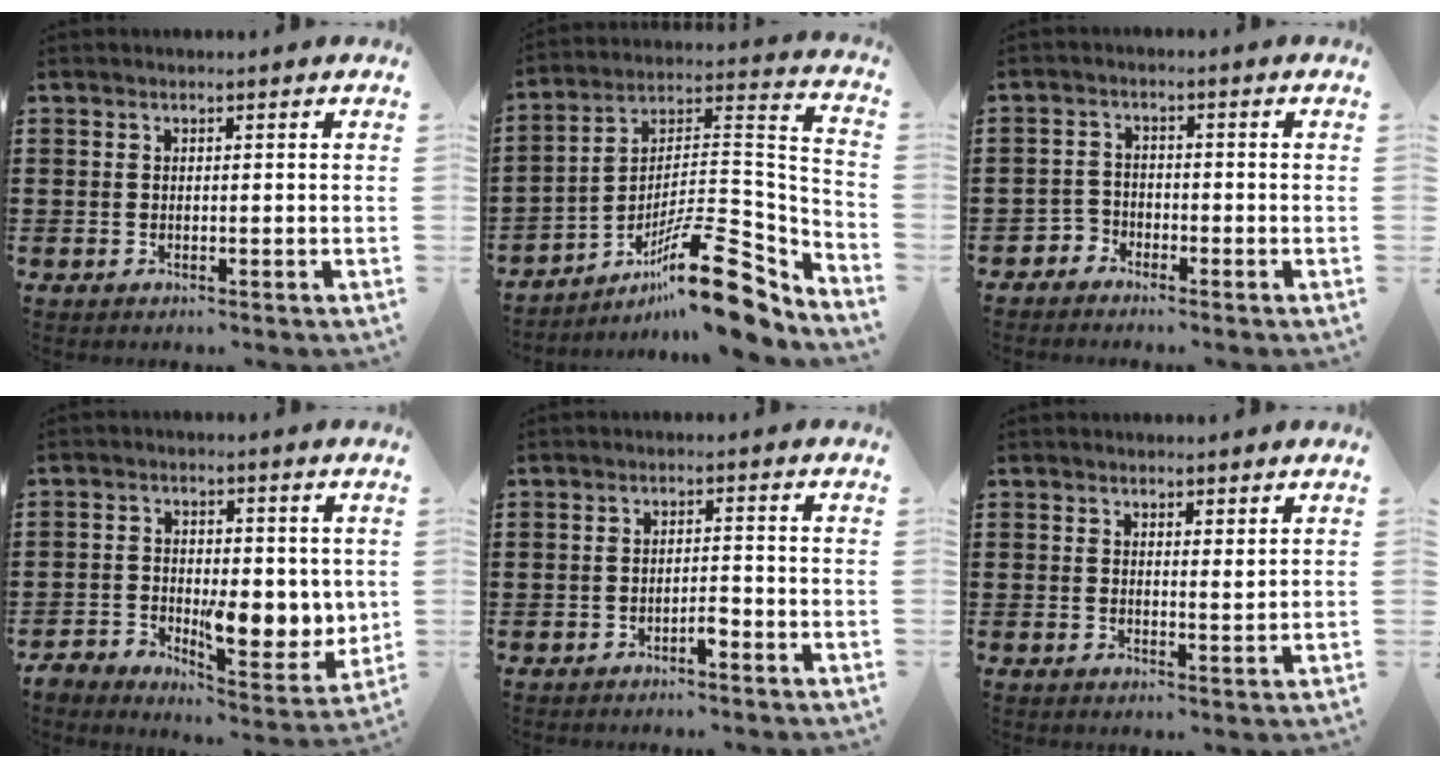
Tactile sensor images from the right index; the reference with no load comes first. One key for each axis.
{"total": 16.4, "fx": -10.5, "fy": 4.2, "fz": 11.9, "tx": -0.177, "ty": 0.030, "tz": -0.183}
{"total": 2.2, "fx": -1.9, "fy": 1.0, "fz": -0.1, "tx": -0.007, "ty": 0.004, "tz": -0.042}
{"total": 7.5, "fx": -1.0, "fy": 4.4, "fz": 6.0, "tx": -0.098, "ty": -0.002, "tz": -0.019}
{"total": 2.0, "fx": -1.3, "fy": 0.4, "fz": 1.5, "tx": -0.029, "ty": 0.000, "tz": -0.024}
{"total": 1.6, "fx": 1.4, "fy": 0.5, "fz": 0.6, "tx": -0.007, "ty": 0.000, "tz": 0.025}